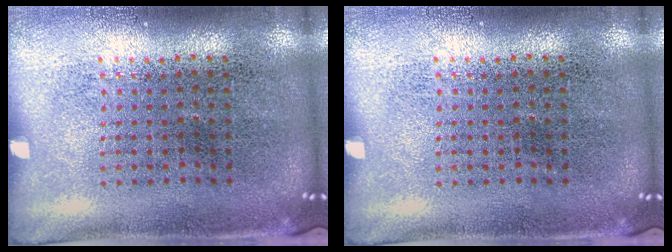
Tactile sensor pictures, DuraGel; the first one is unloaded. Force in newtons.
{"total": 0.0}